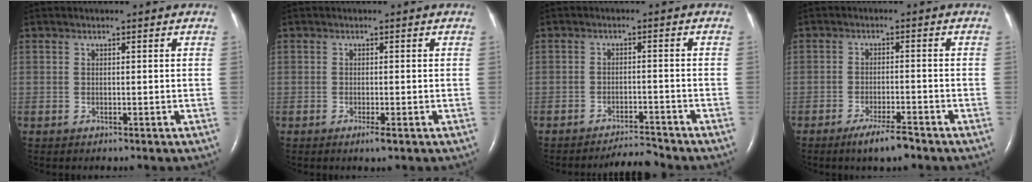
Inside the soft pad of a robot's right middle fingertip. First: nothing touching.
{"total": 1.3, "force": [-0.7, 0.1, 1.0], "torque": [-0.021, -0.003, -0.013]}
{"total": 3.5, "force": [-3.4, -0.7, 0.0], "torque": [-0.003, -0.011, -0.054]}
{"total": 4.9, "force": [-3.6, 0.5, 3.3], "torque": [-0.063, -0.008, -0.061]}